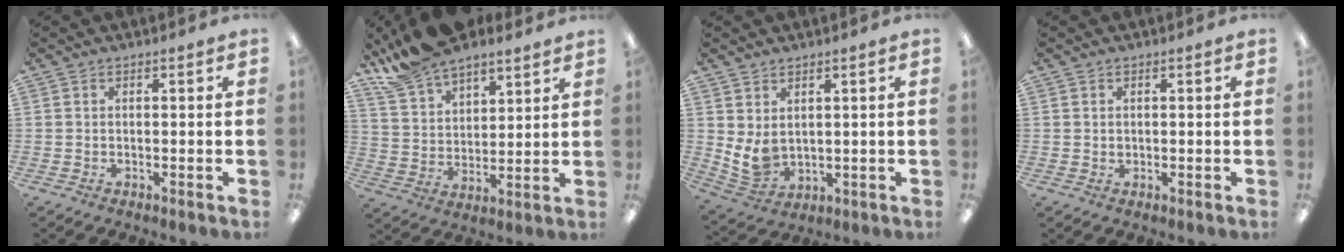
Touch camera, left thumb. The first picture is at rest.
{"total": 13.3, "force": [11.4, 5.1, 4.6], "torque": [-0.112, -0.060, 0.216]}
{"total": 5.9, "force": [2.1, 4.1, 3.6], "torque": [-0.083, -0.018, 0.042]}
{"total": 0.6, "force": [0.5, 0.4, 0.1], "torque": [-0.004, 0.000, 0.009]}